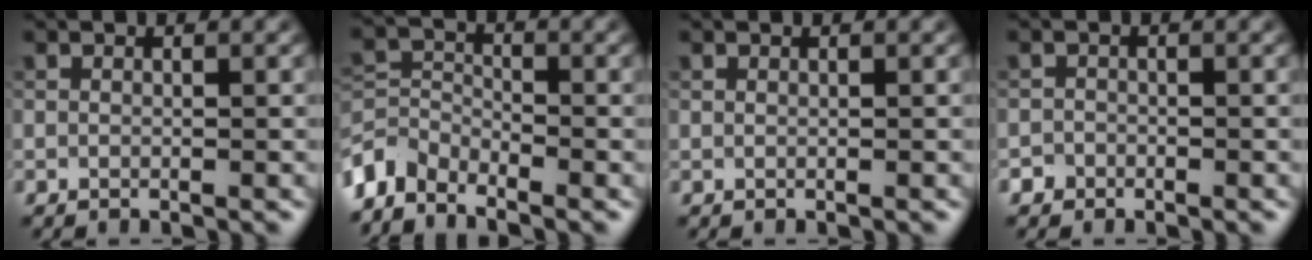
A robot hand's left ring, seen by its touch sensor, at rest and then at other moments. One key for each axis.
{"total": 4.5, "fx": -3.9, "fy": 1.9, "fz": 1.3, "tx": -0.027, "ty": -0.004, "tz": -0.089}
{"total": 0.0}
{"total": 1.4, "fx": -1.1, "fy": 0.9, "fz": -0.1, "tx": 0.002, "ty": 0.008, "tz": -0.016}